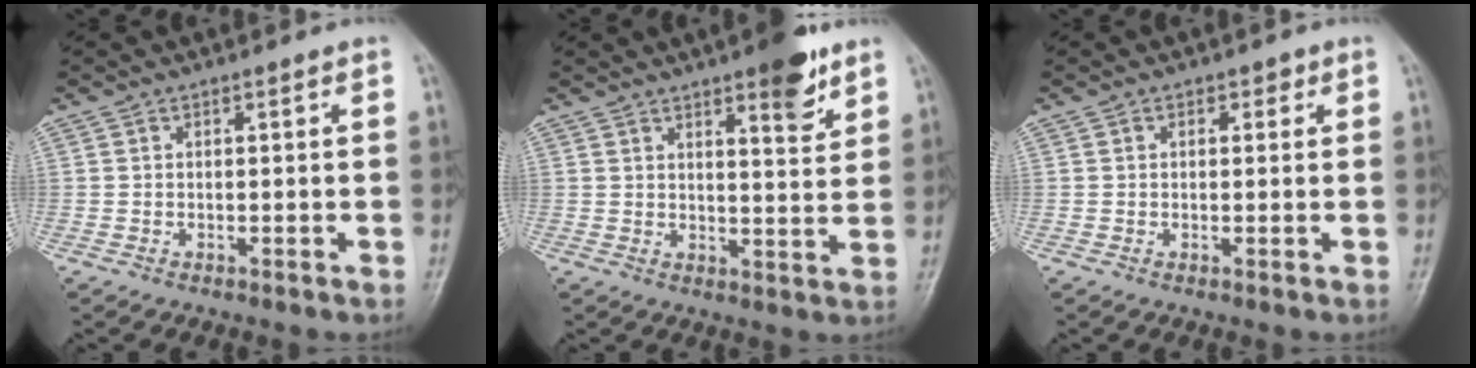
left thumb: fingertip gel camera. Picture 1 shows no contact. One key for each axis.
{"total": 8.0, "fx": 5.1, "fy": 2.2, "fz": 5.7, "tx": -0.065, "ty": -0.030, "tz": 0.068}
{"total": 1.5, "fx": 0.7, "fy": 1.1, "fz": 0.8, "tx": 0.005, "ty": 0.000, "tz": 0.004}